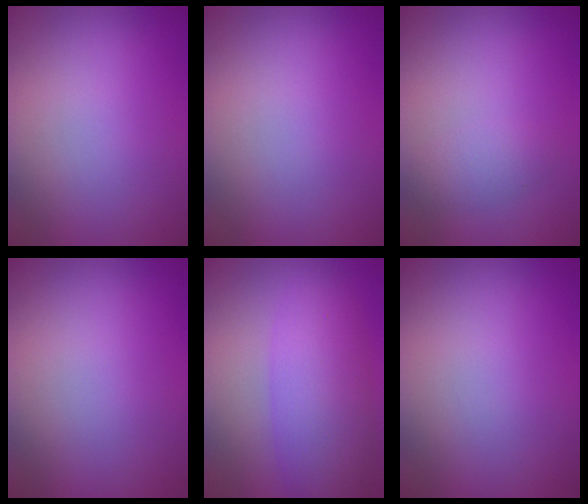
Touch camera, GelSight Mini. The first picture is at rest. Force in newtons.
{"total": 0.0}
{"total": 1.6, "press": 1.6, "slide": 0.0}
{"total": 0.0}
{"total": 5.7, "press": 5.6, "slide": 0.4}
{"total": 0.0}